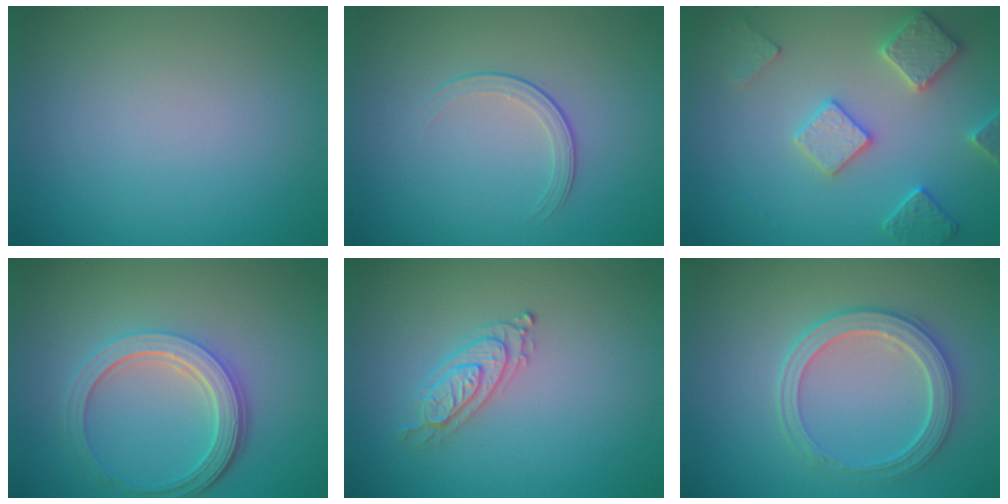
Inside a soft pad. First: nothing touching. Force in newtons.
{"total": 1.7, "press": 0.9, "slide": 1.4}
{"total": 3.7, "press": 3.6, "slide": 0.8}
{"total": 5.0, "press": 3.8, "slide": 3.2}
{"total": 2.1, "press": 2.1, "slide": 0.5}
{"total": 3.7, "press": 3.3, "slide": 1.7}